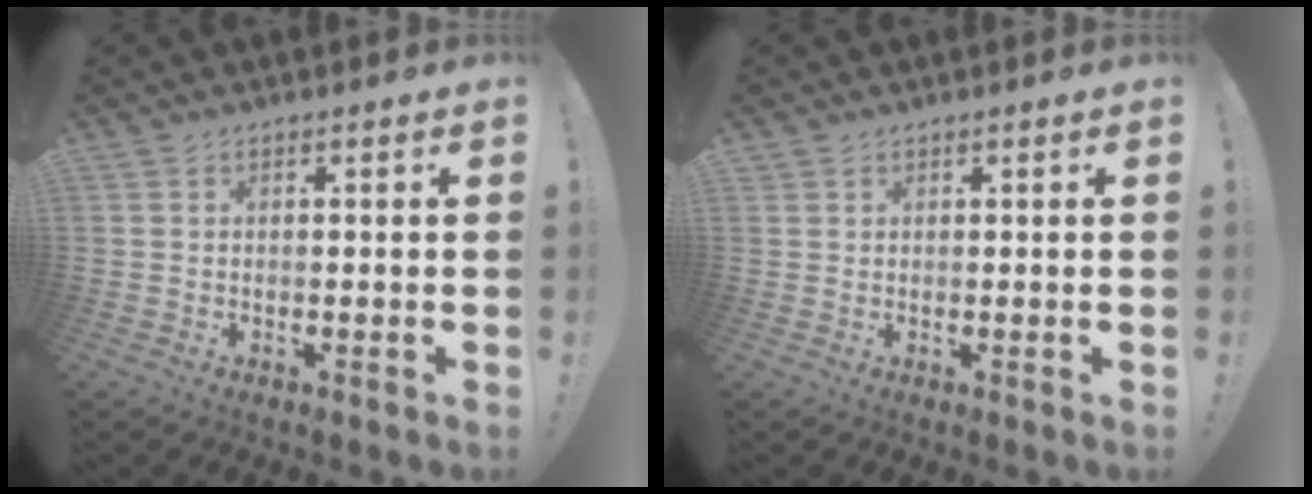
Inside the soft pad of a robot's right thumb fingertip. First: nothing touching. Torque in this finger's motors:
{"motor_torque": [0.11, 0.04, 0.06, -0.12, -0.01]}